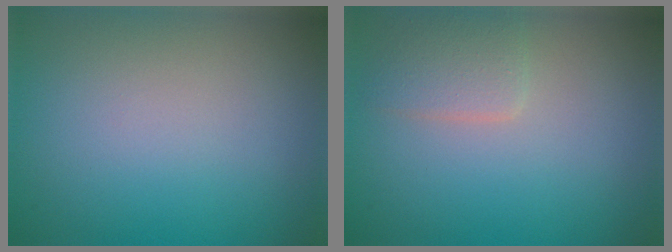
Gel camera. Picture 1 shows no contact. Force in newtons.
{"total": 2.3, "press": 2.3, "slide": 0.1}